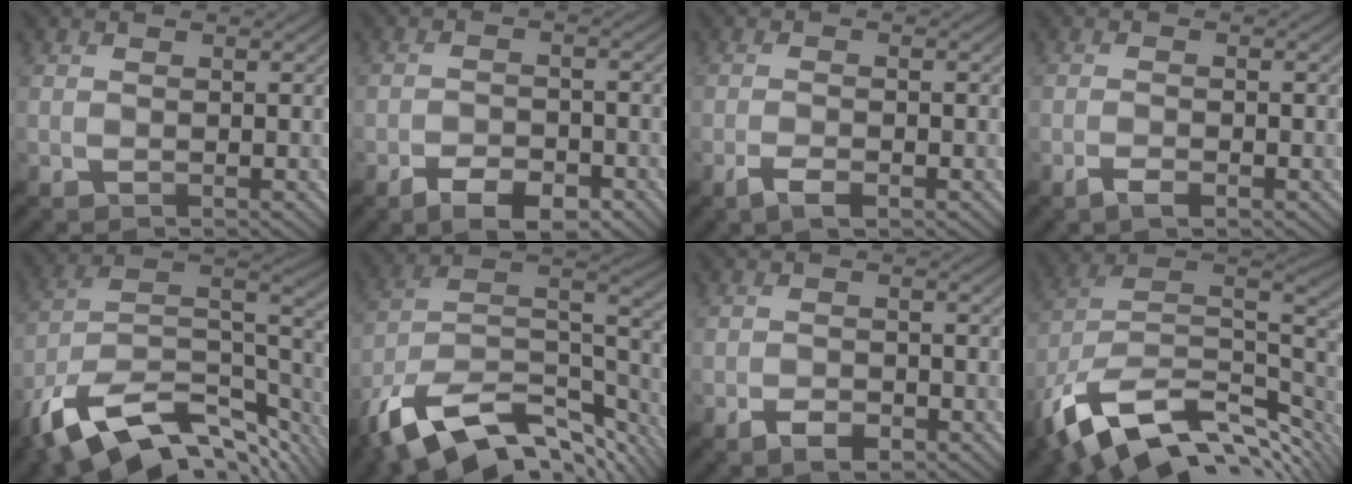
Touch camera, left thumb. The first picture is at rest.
{"total": 5.4, "force": [-3.7, 2.2, 3.1], "torque": [-0.047, -0.001, -0.063]}
{"total": 2.6, "force": [-1.7, 0.6, 1.8], "torque": [-0.031, 0.001, -0.036]}
{"total": 1.9, "force": [-1.4, 0.4, 1.3], "torque": [-0.018, 0.001, -0.029]}
{"total": 16.4, "force": [-9.4, 7.3, 11.3], "torque": [-0.246, -0.024, -0.153]}
{"total": 17.4, "force": [-11.2, 7.6, 11.0], "torque": [-0.245, -0.026, -0.176]}
{"total": 2.8, "force": [-2.0, 1.3, 1.6], "torque": [-0.023, -0.003, -0.036]}
{"total": 16.4, "force": [-6.9, 8.8, 12.0], "torque": [-0.265, -0.017, -0.120]}